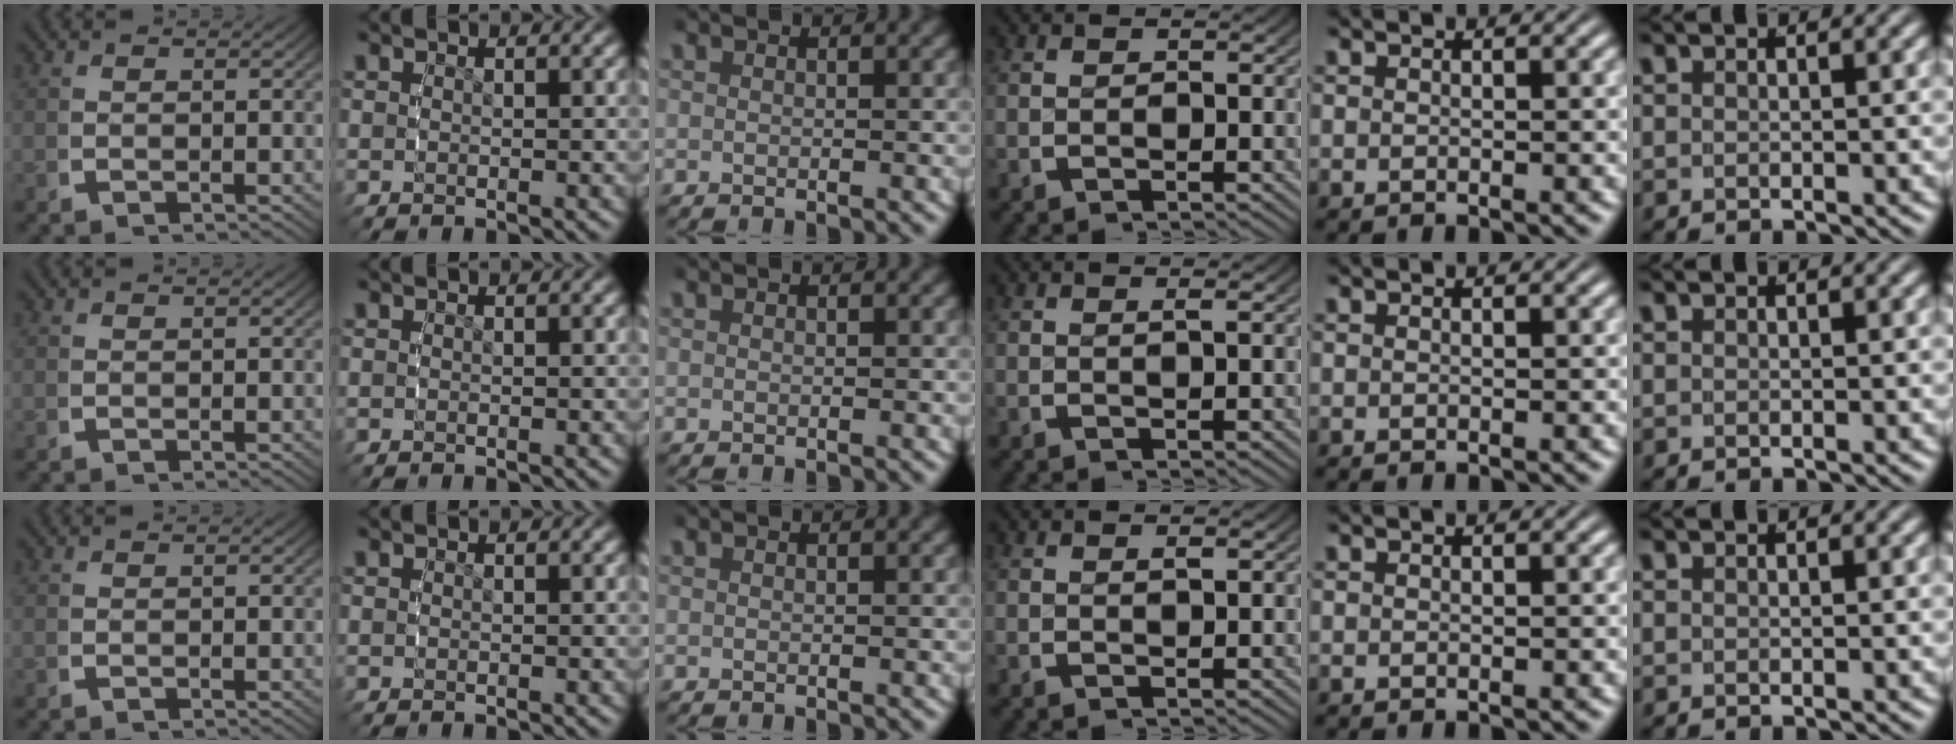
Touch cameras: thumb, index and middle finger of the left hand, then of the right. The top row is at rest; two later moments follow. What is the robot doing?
{"motion": "grasp_and_lifting", "object": "bowl"}